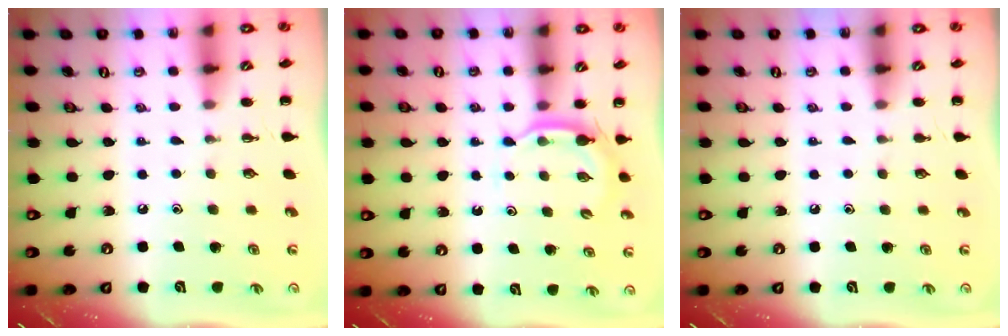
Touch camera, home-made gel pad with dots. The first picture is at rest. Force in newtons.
{"total": 2.9, "press": 2.8, "slide": 0.7}
{"total": 0.0}